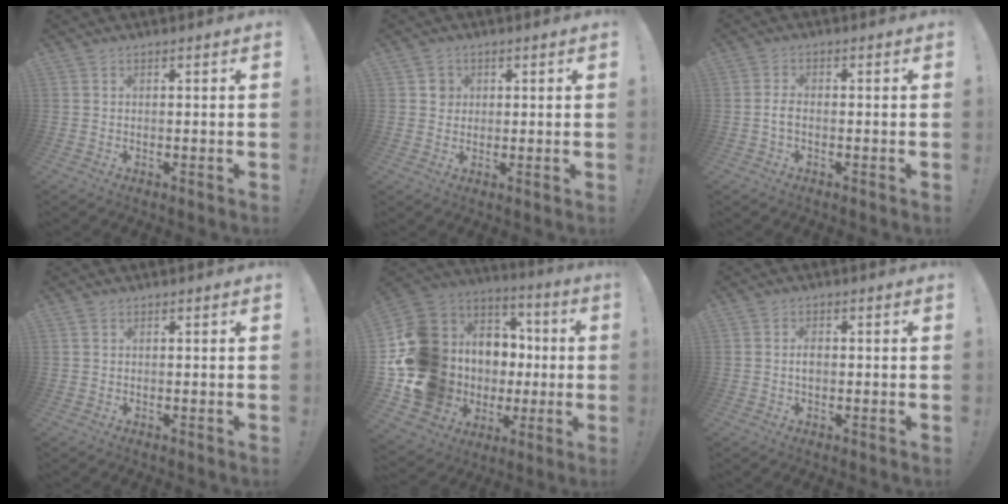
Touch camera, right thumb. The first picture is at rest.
{"total": 3.2, "force": [0.7, 3.0, 0.6], "torque": [0.001, -0.002, 0.011]}
{"total": 2.7, "force": [-0.9, 1.2, 2.2], "torque": [-0.041, 0.004, -0.016]}
{"total": 1.1, "force": [0.5, 0.9, 0.3], "torque": [-0.014, 0.007, 0.011]}
{"total": 18.5, "force": [-0.1, 15.1, 10.6], "torque": [-0.213, -0.040, 0.070]}
{"total": 2.3, "force": [-0.1, 1.5, 1.7], "torque": [-0.025, 0.005, -0.004]}